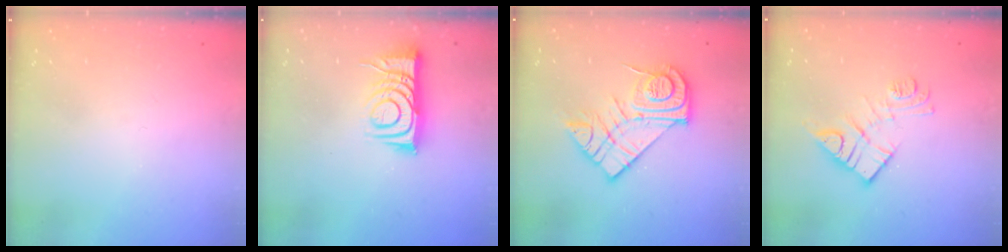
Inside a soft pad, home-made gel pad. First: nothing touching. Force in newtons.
{"total": 9.8, "press": 9.8, "slide": 1.2}
{"total": 15.9, "press": 15.9, "slide": 1.0}
{"total": 11.3, "press": 11.3, "slide": 0.3}